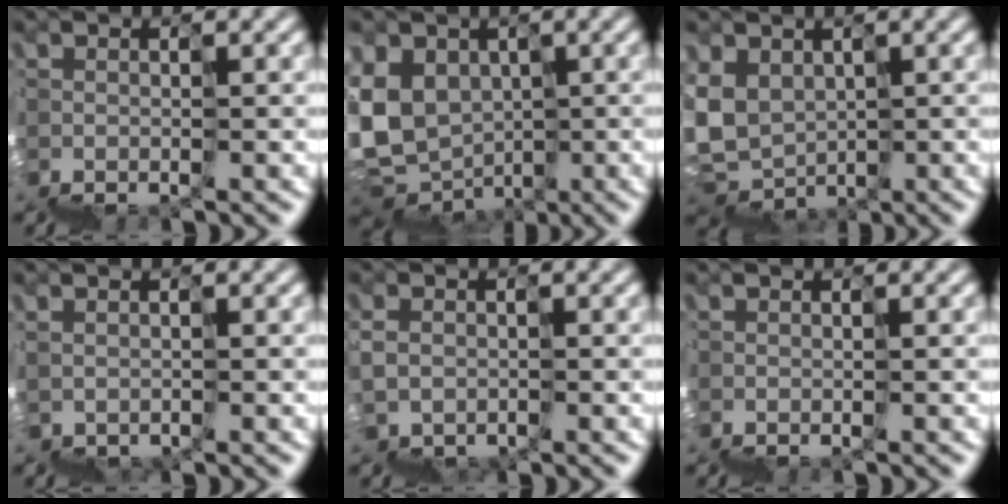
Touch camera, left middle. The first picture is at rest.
{"total": 7.7, "force": [2.8, 6.3, 3.4], "torque": [-0.073, 0.005, 0.065]}
{"total": 5.5, "force": [2.3, 4.3, 2.4], "torque": [-0.052, 0.013, 0.045]}
{"total": 0.8, "force": [-0.2, 0.6, 0.6], "torque": [-0.012, -0.003, 0.000]}
{"total": 0.9, "force": [0.2, 0.8, -0.3], "torque": [0.009, 0.005, 0.003]}
{"total": 0.0}